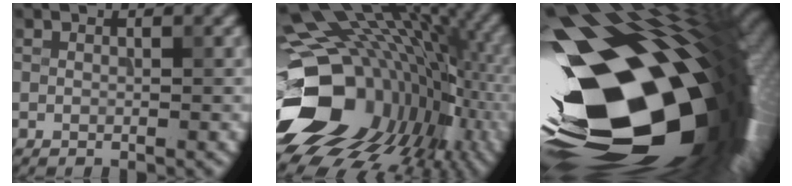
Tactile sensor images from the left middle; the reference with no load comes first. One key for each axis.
{"total": 18.9, "fx": -2.9, "fy": 13.8, "fz": 12.5, "tx": -0.223, "ty": -0.027, "tz": -0.018}
{"total": 21.8, "fx": -4.1, "fy": 11.2, "fz": 18.3, "tx": -0.274, "ty": -0.024, "tz": -0.083}